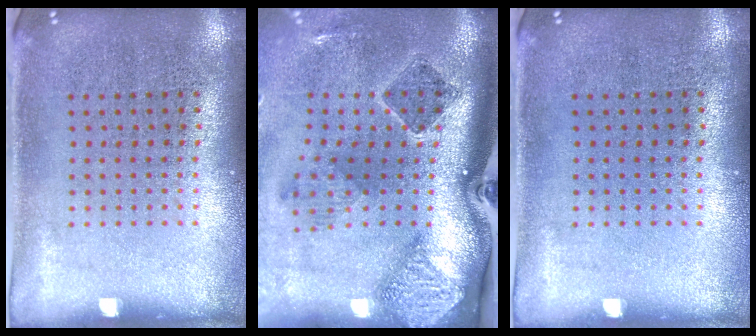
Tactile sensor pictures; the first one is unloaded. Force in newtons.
{"total": 2.5, "press": 1.7, "slide": 1.8}
{"total": 0.0}